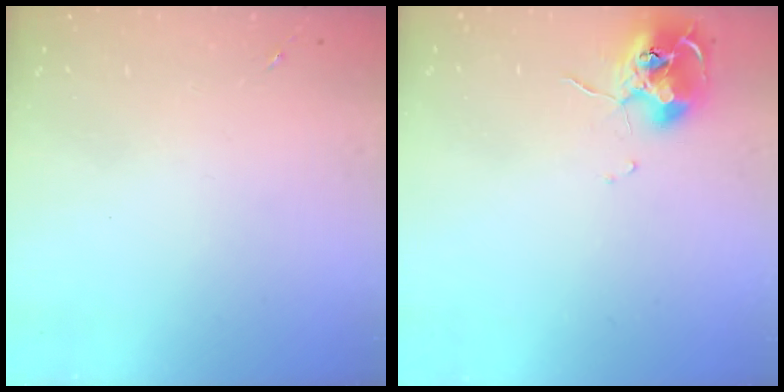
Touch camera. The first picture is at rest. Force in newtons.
{"total": 9.8, "press": 9.8, "slide": 0.5}